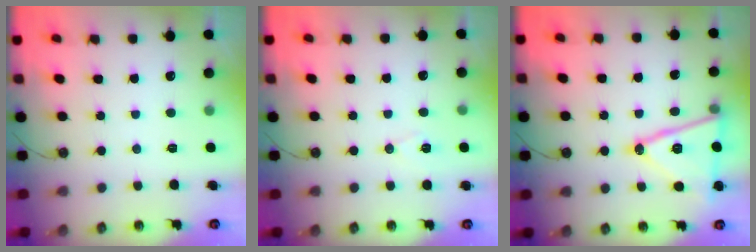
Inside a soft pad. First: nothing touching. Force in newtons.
{"total": 6.3, "press": 5.0, "slide": 3.8}
{"total": 16.7, "press": 16.4, "slide": 3.5}